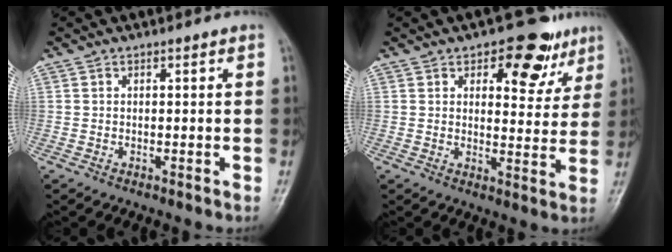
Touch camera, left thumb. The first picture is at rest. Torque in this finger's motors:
{"motor_torque": [-0.08, 0.18, -0.10, -0.10, 0.02]}